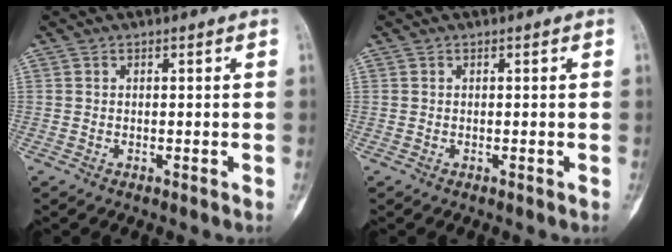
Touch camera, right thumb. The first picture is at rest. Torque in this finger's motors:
{"motor_torque": [0.90, 0.91, 0.00, 0.00, 0.02]}